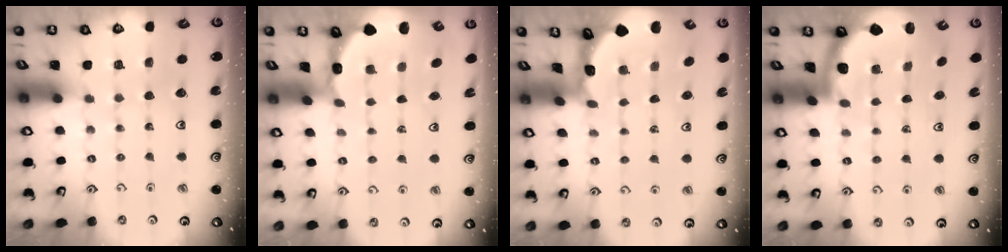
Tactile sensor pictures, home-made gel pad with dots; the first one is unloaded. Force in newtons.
{"total": 2.6, "press": 2.4, "slide": 0.9}
{"total": 1.5, "press": 1.5, "slide": 0.1}
{"total": 1.7, "press": 1.7, "slide": 0.2}